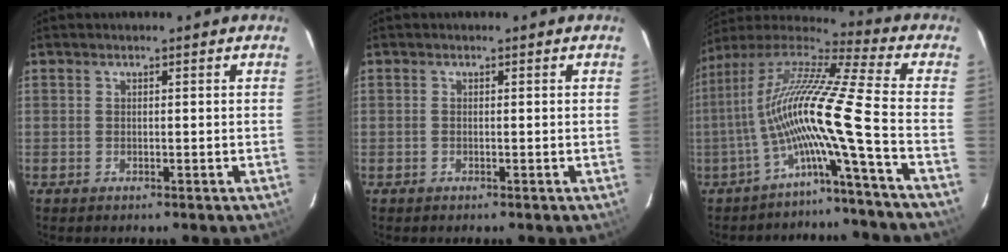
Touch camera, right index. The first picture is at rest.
{"total": 0.0}
{"total": 13.7, "force": [-5.1, -2.7, 12.5], "torque": [-0.201, -0.016, -0.101]}